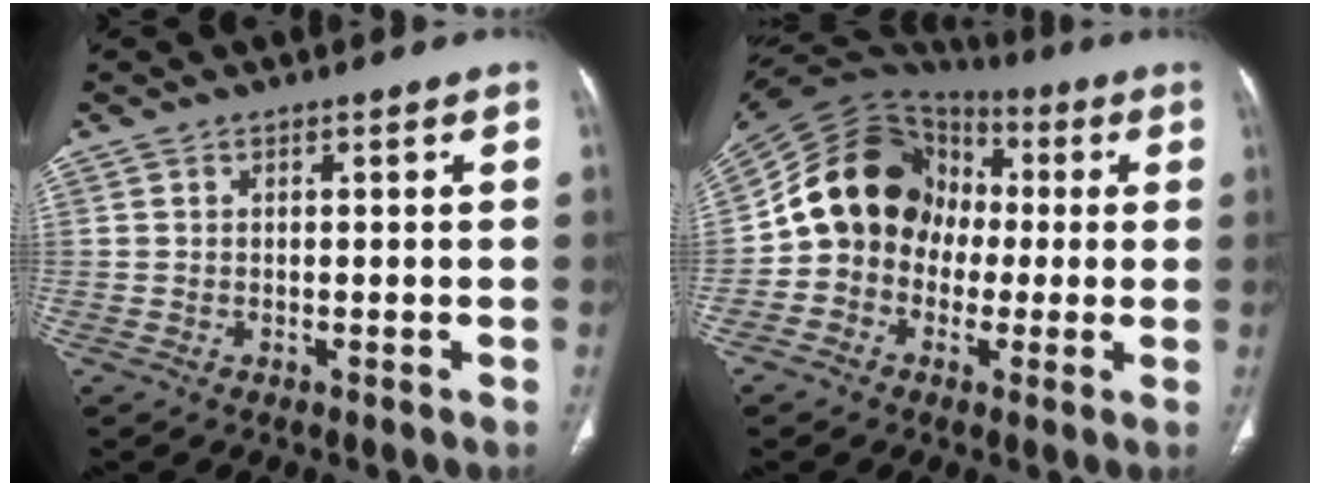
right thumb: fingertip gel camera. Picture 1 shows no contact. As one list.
[{"total": 15.6, "force": [-0.6, 13.5, 7.7], "torque": [-0.102, 0.038, -0.019]}]